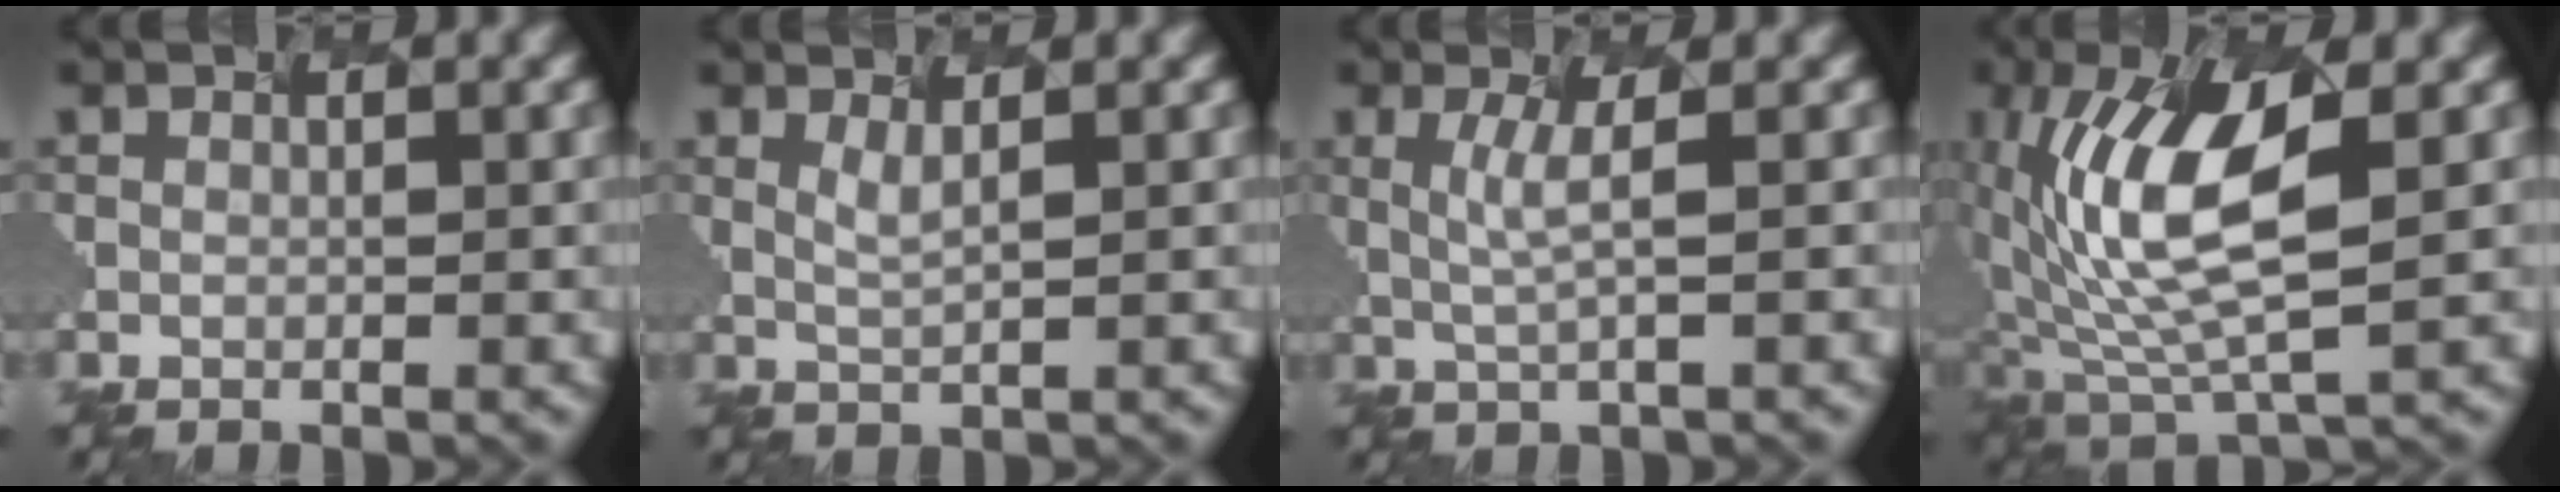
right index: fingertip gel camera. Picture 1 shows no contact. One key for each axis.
{"total": 0.9, "fx": 0.1, "fy": -0.1, "fz": 0.9, "tx": -0.026, "ty": -0.006, "tz": 0.018}
{"total": 1.9, "fx": -0.4, "fy": -0.2, "fz": 1.9, "tx": -0.053, "ty": -0.001, "tz": 0.010}
{"total": 8.9, "fx": 0.3, "fy": 3.2, "fz": 8.3, "tx": -0.177, "ty": 0.001, "tz": 0.015}